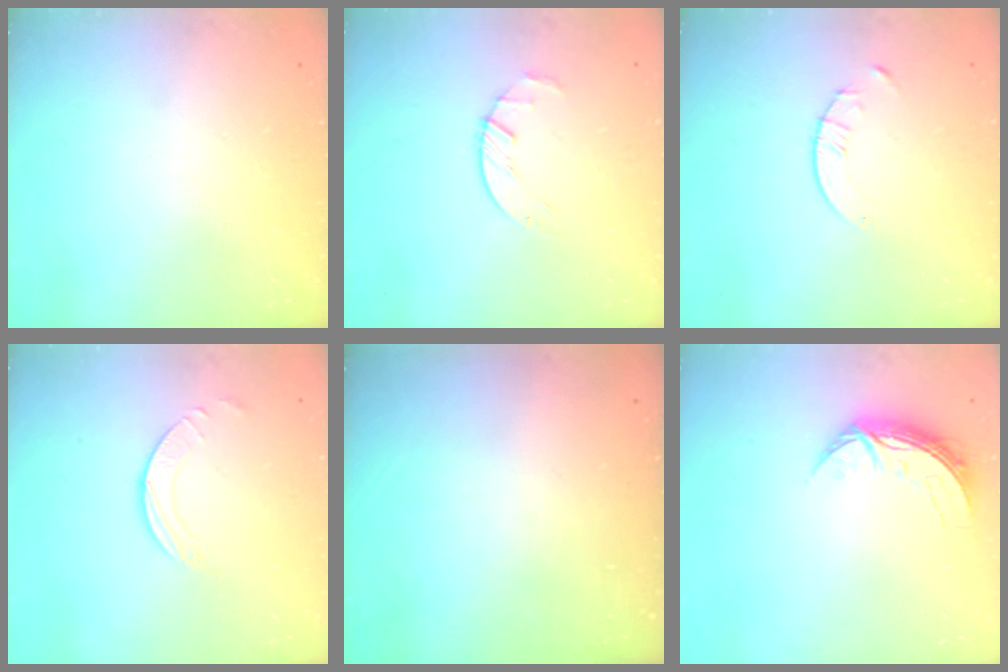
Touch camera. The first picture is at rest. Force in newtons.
{"total": 2.2, "press": 2.2, "slide": 0.4}
{"total": 2.1, "press": 2.1, "slide": 0.3}
{"total": 2.0, "press": 1.9, "slide": 0.3}
{"total": 0.0}
{"total": 7.2, "press": 7.1, "slide": 0.5}